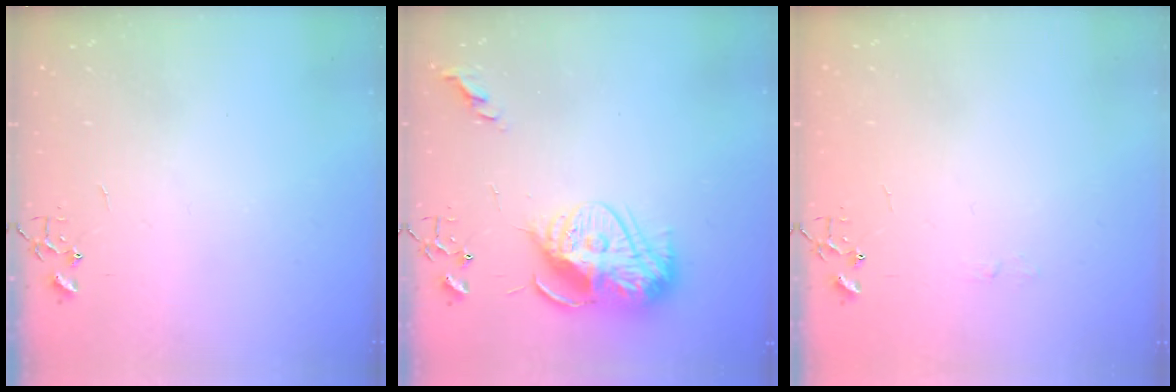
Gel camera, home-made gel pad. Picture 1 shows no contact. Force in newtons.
{"total": 15.6, "press": 15.6, "slide": 1.2}
{"total": 3.6, "press": 3.6, "slide": 0.4}